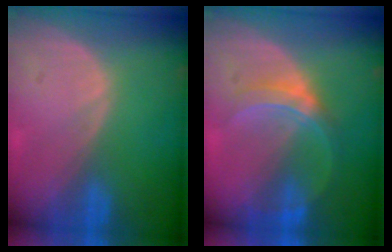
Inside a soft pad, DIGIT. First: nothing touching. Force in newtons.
{"total": 5.3, "press": 5.2, "slide": 0.8}